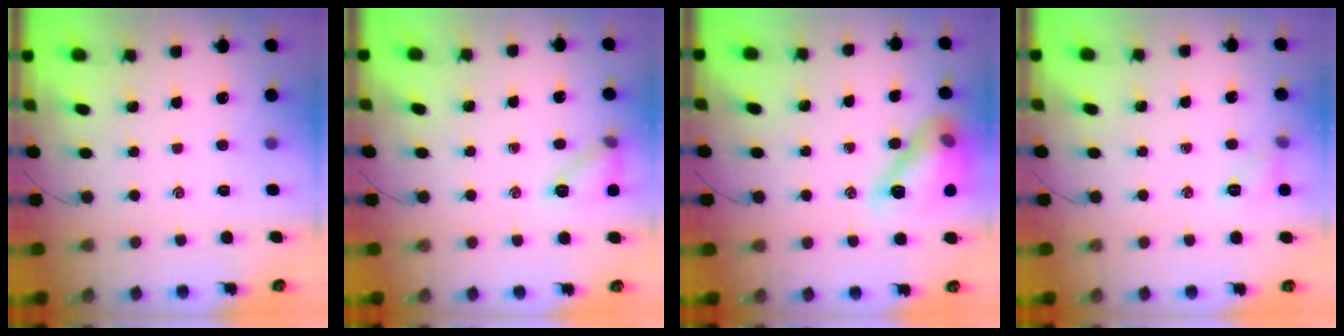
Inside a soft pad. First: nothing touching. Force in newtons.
{"total": 9.1, "press": 9.1, "slide": 0.6}
{"total": 14.3, "press": 14.2, "slide": 1.1}
{"total": 6.4, "press": 6.2, "slide": 1.7}